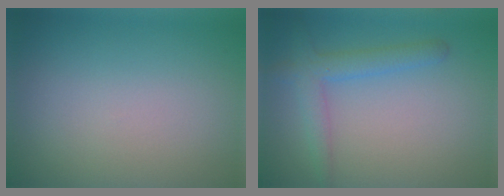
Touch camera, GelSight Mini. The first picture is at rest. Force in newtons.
{"total": 2.9, "press": 2.9, "slide": 0.2}